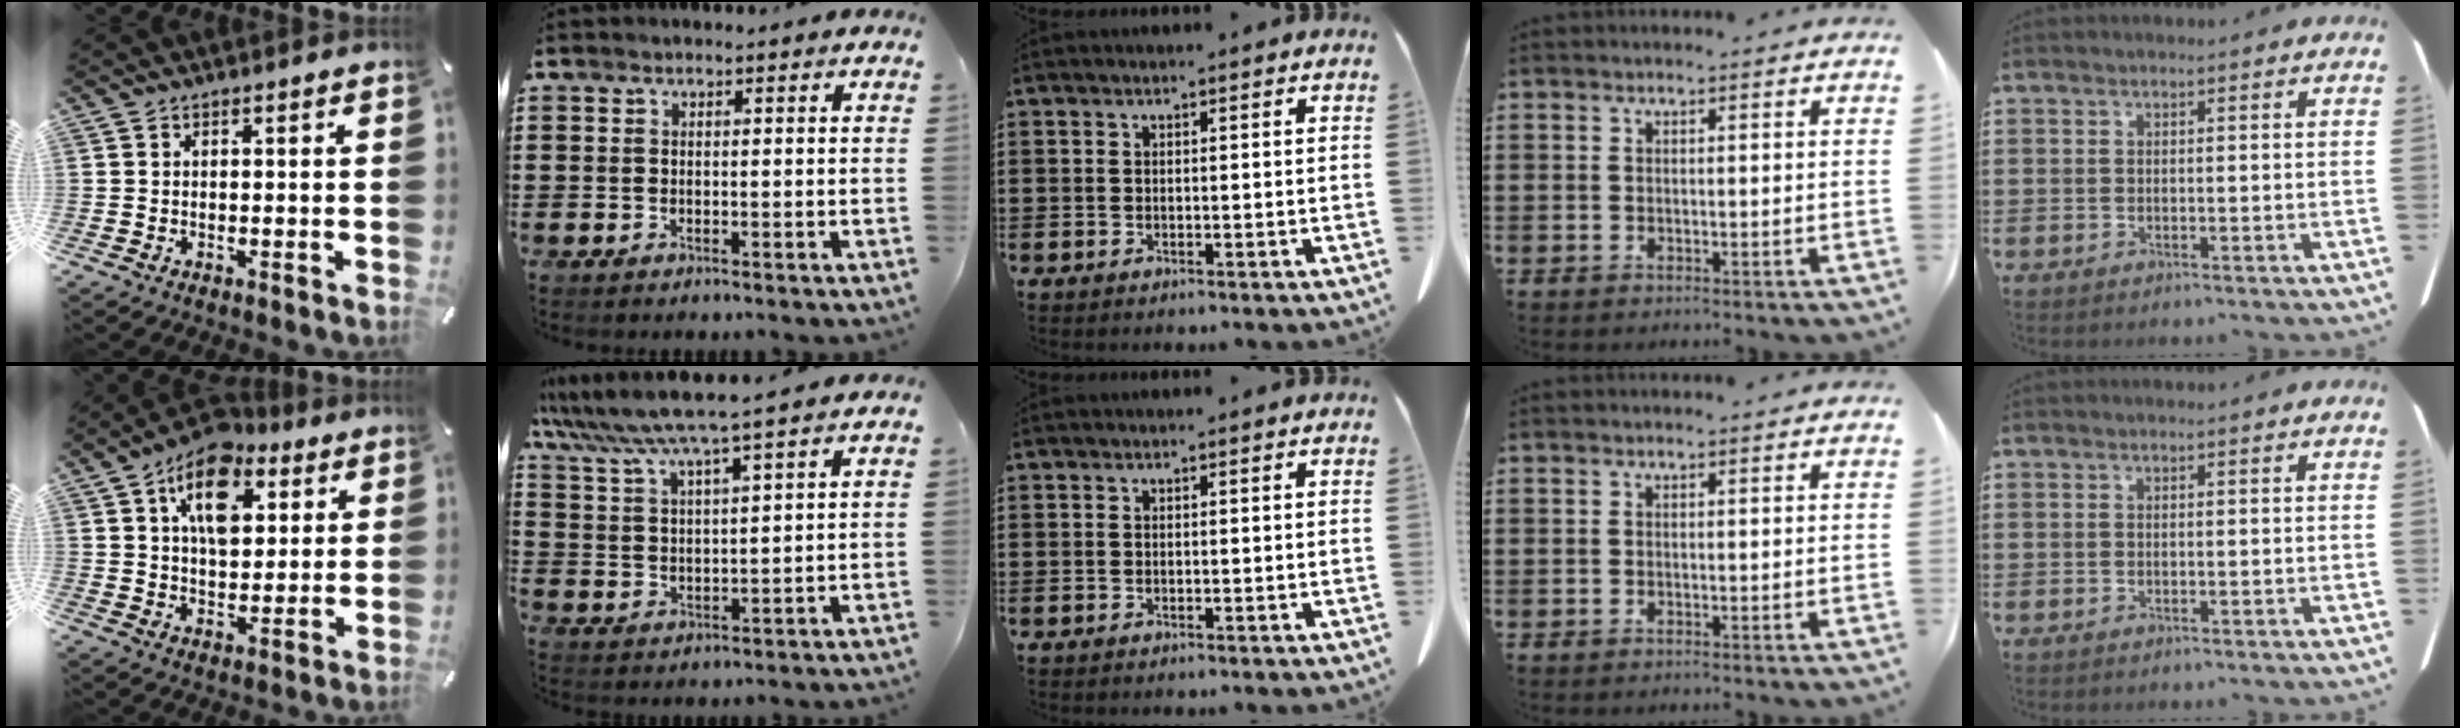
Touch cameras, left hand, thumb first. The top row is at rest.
{"thumb": {"total": 14.4, "force": [6.4, 9.2, 9.0], "torque": [-0.135, -0.018, 0.113]}, "index": {"total": 6.2, "force": [5.4, -0.8, 3.0], "torque": [-0.078, -0.032, 0.089]}}